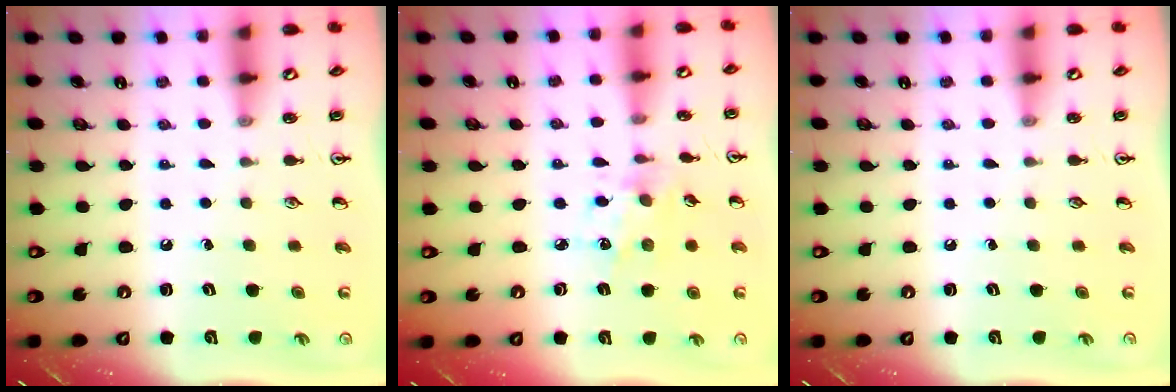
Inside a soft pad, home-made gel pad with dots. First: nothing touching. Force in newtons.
{"total": 3.5, "press": 3.4, "slide": 0.9}
{"total": 0.0}